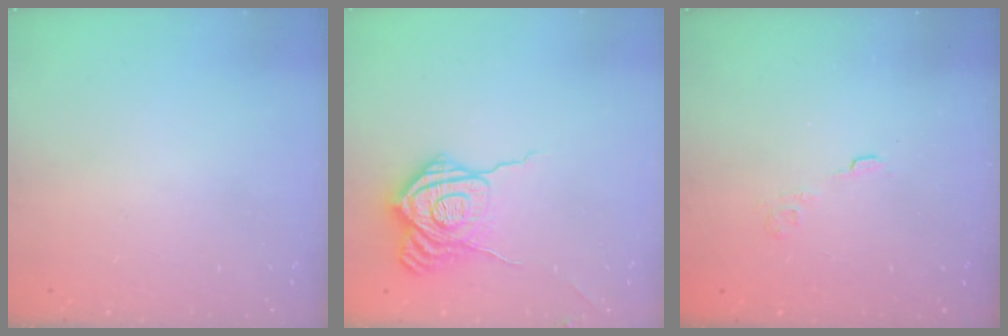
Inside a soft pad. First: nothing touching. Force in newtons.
{"total": 17.5, "press": 17.5, "slide": 0.8}
{"total": 2.6, "press": 2.2, "slide": 1.4}